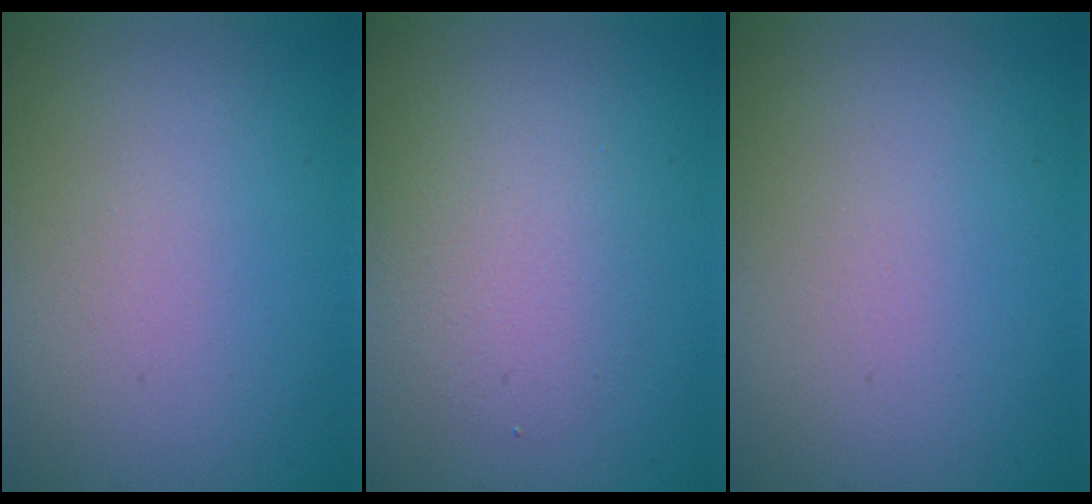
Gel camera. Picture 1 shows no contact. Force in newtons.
{"total": 2.8, "press": 2.8, "slide": 0.2}
{"total": 0.0}